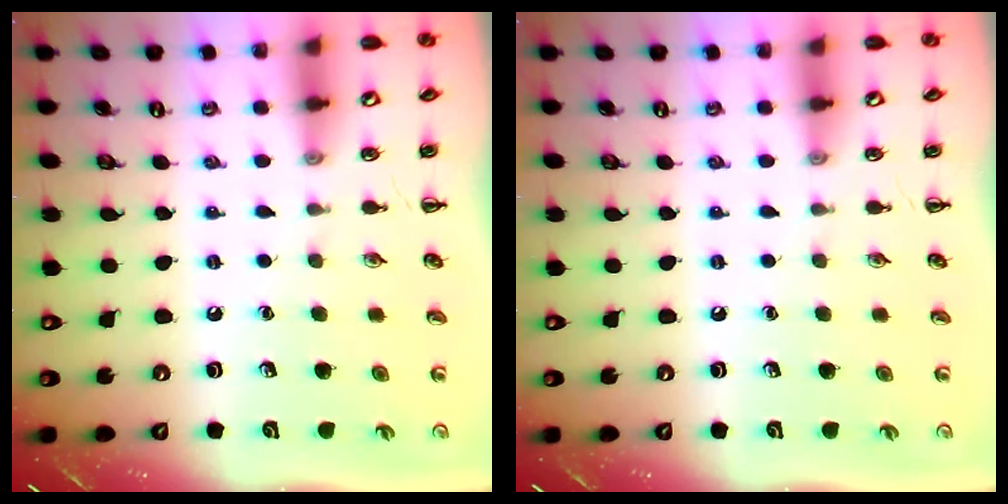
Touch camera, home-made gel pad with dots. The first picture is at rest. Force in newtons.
{"total": 0.0}